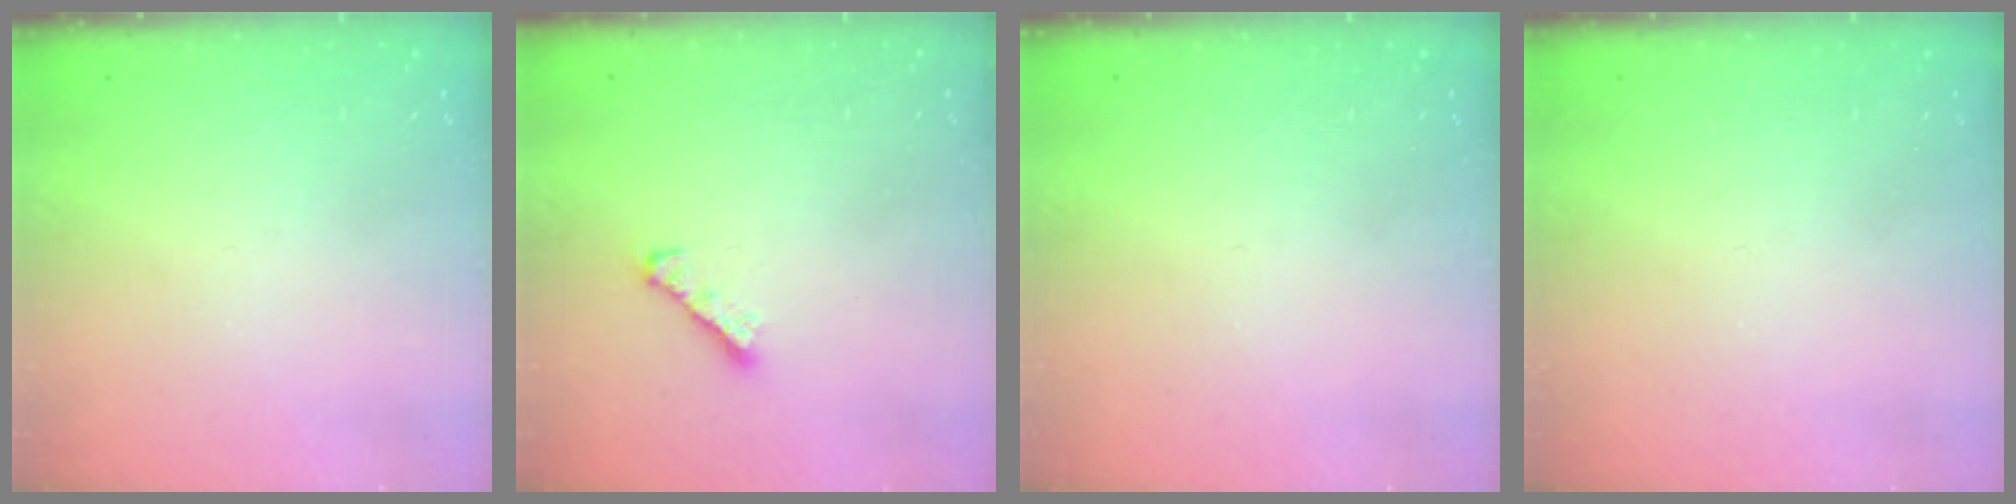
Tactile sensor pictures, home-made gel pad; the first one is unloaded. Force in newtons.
{"total": 3.5, "press": 3.4, "slide": 0.7}
{"total": 0.0}
{"total": 0.0}